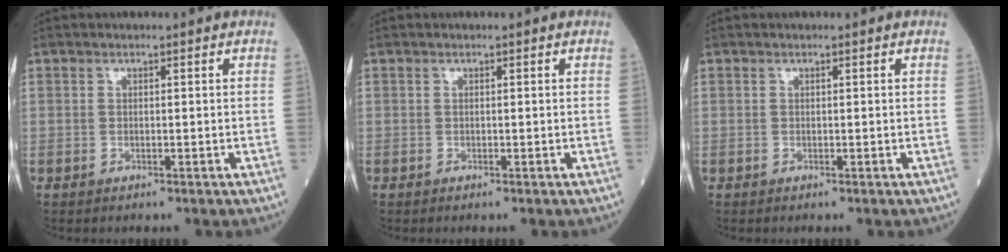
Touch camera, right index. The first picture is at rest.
{"total": 0.0}
{"total": 0.0}